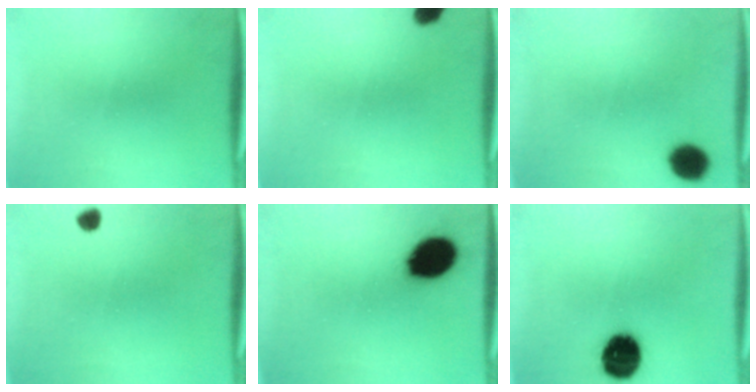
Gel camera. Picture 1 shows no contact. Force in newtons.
{"total": 2.7}
{"total": 6.9}
{"total": 1.7}
{"total": 12.9}
{"total": 13.7}